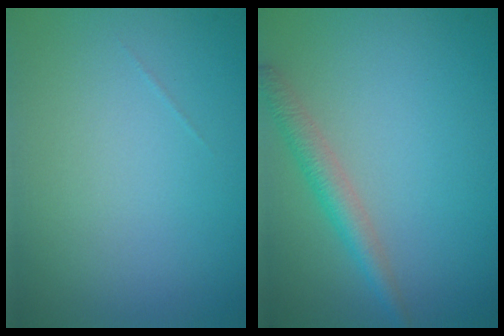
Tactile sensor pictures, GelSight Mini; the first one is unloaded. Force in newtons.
{"total": 2.4, "press": 2.4, "slide": 0.1}